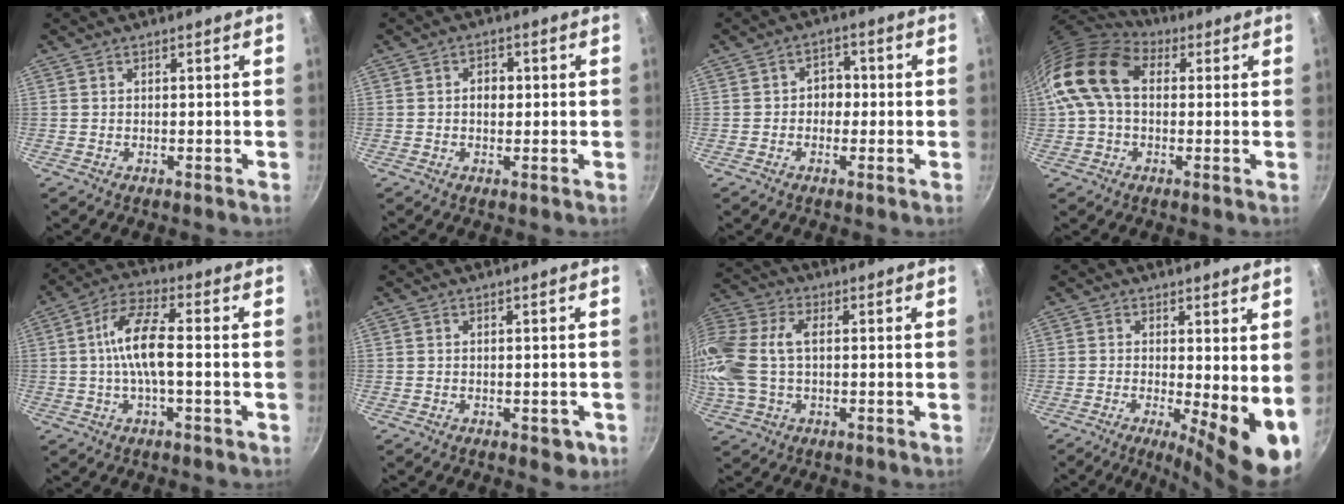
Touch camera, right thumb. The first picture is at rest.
{"total": 3.0, "force": [0.1, 2.3, 1.9], "torque": [-0.014, 0.004, 0.000]}
{"total": 3.8, "force": [-0.5, 3.2, 2.0], "torque": [0.005, 0.011, -0.013]}
{"total": 15.0, "force": [2.7, 10.1, 10.7], "torque": [-0.182, 0.022, 0.030]}
{"total": 9.7, "force": [-0.4, 3.3, 9.1], "torque": [-0.177, 0.029, -0.021]}
{"total": 3.1, "force": [-1.2, 1.7, 2.3], "torque": [-0.019, 0.001, -0.012]}
{"total": 17.4, "force": [0.7, 11.1, 13.4], "torque": [-0.303, 0.024, 0.001]}
{"total": 10.5, "force": [-0.8, 2.8, 10.1], "torque": [-0.124, -0.015, -0.010]}